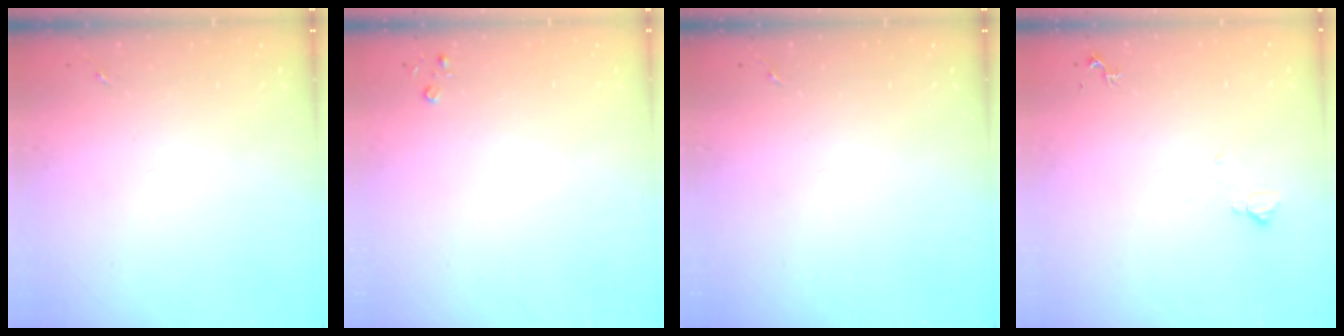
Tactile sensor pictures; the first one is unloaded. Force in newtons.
{"total": 2.6, "press": 2.6, "slide": 0.3}
{"total": 0.0}
{"total": 5.1, "press": 5.1, "slide": 0.7}